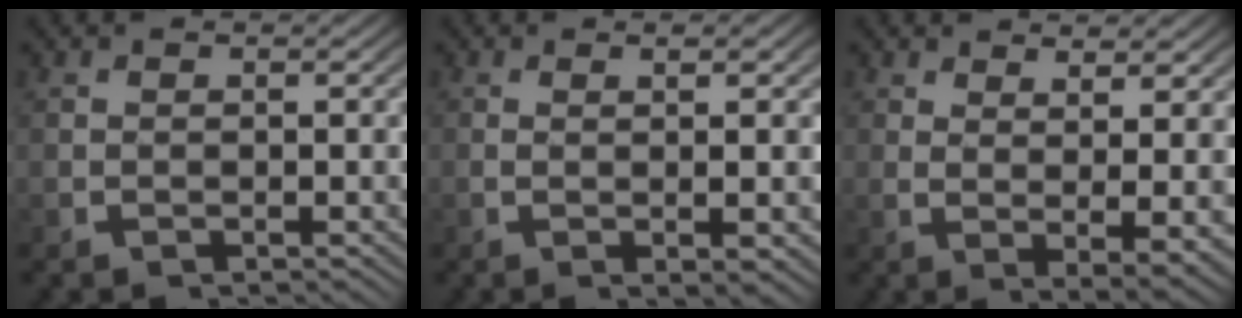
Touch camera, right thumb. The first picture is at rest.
{"total": 3.3, "force": [0.0, 0.2, 3.3], "torque": [-0.057, -0.007, 0.007]}
{"total": 5.2, "force": [0.6, 1.5, 5.0], "torque": [-0.085, -0.024, 0.026]}